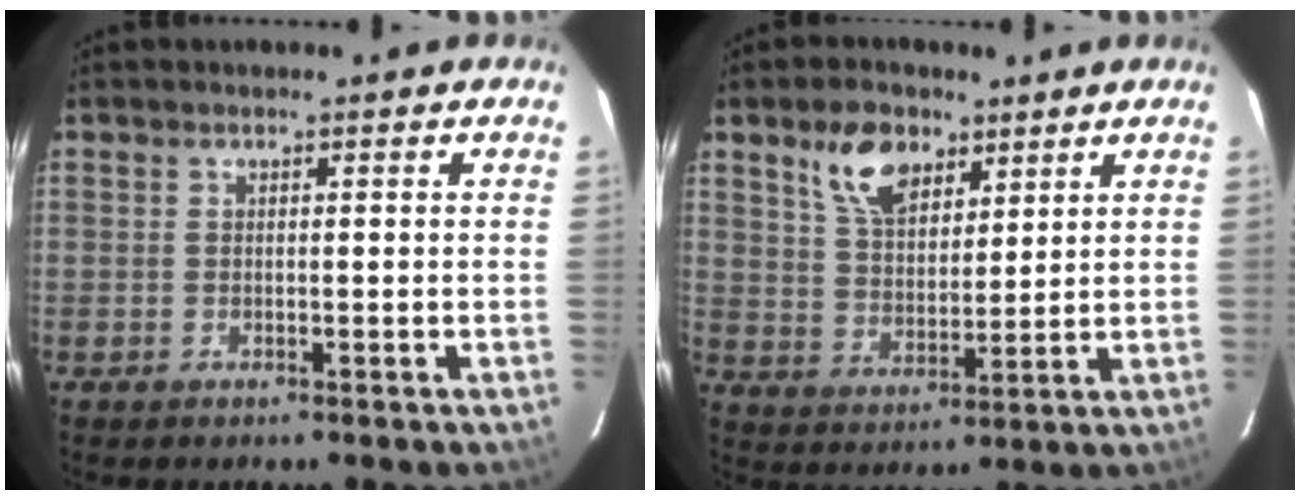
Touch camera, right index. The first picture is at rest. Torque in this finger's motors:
{"motor_torque": [0.37, 0.32, 0.26, 0.10]}